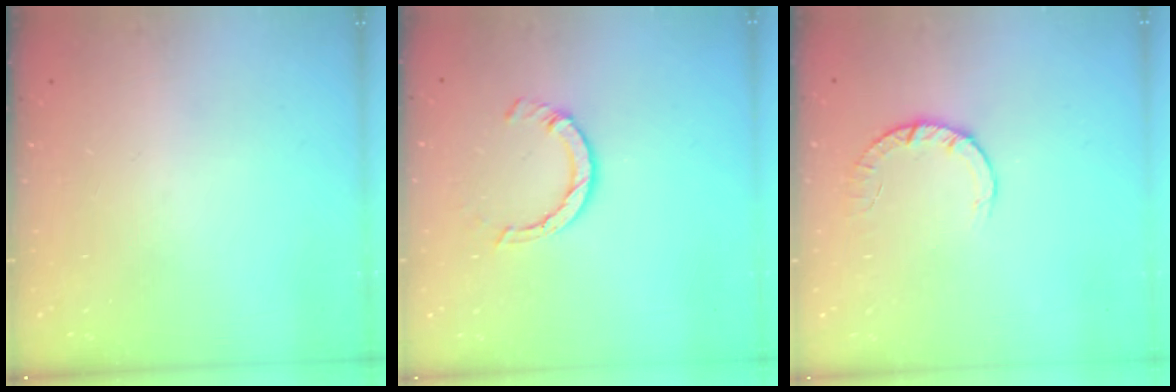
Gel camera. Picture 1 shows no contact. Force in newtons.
{"total": 5.8, "press": 5.8, "slide": 0.8}
{"total": 2.8, "press": 2.8, "slide": 0.4}